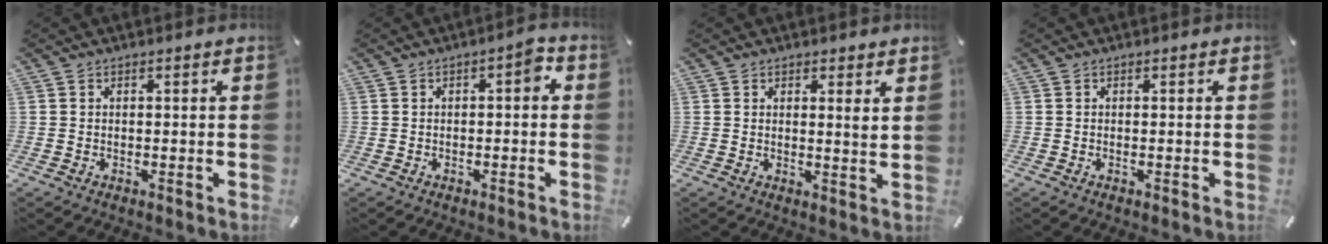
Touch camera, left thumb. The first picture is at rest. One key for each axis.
{"total": 3.5, "fx": -0.8, "fy": 1.6, "fz": 3.0, "tx": -0.049, "ty": 0.013, "tz": -0.020}
{"total": 2.1, "fx": 1.7, "fy": 0.3, "fz": 1.3, "tx": -0.014, "ty": -0.013, "tz": 0.026}
{"total": 0.0}